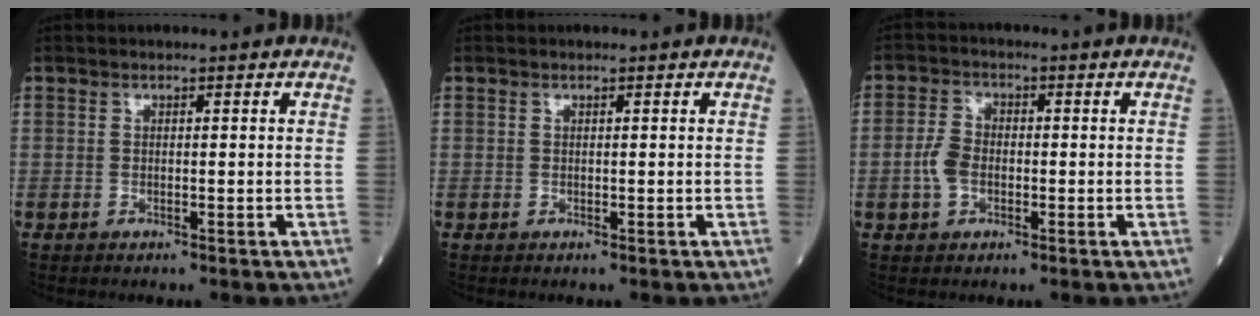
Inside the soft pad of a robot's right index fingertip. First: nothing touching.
{"total": 0.0}
{"total": 4.1, "force": [-1.0, 2.7, 2.8], "torque": [-0.070, 0.011, -0.023]}